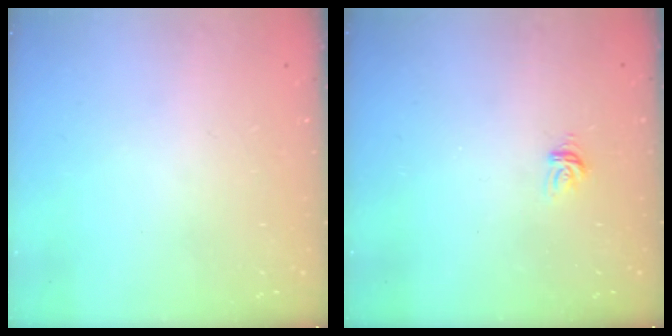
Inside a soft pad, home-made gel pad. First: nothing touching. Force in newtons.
{"total": 3.4, "press": 3.4, "slide": 0.2}